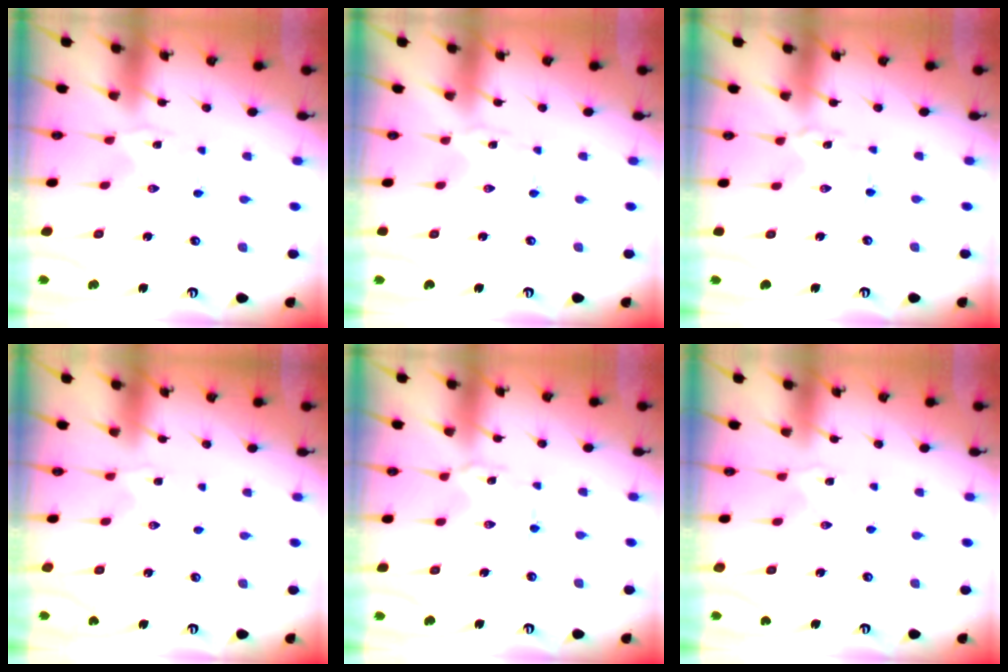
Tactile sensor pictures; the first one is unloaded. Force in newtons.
{"total": 0.0}
{"total": 0.9, "press": 0.9, "slide": 0.1}
{"total": 1.8, "press": 1.8, "slide": 0.3}
{"total": 2.3, "press": 2.3, "slide": 0.4}
{"total": 1.2, "press": 1.1, "slide": 0.3}